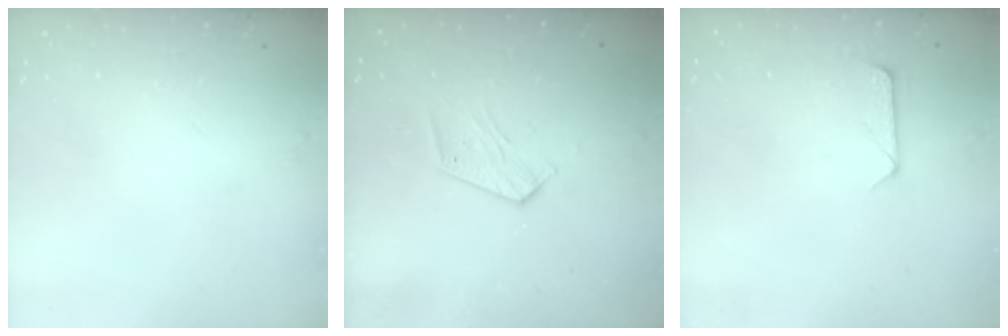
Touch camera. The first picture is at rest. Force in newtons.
{"total": 7.2, "press": 7.2, "slide": 0.4}
{"total": 7.8, "press": 7.7, "slide": 0.5}